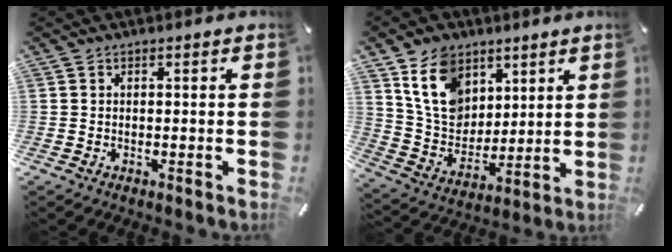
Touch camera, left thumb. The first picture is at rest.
{"total": 13.7, "force": [6.9, 10.4, 5.6], "torque": [-0.116, -0.027, 0.139]}